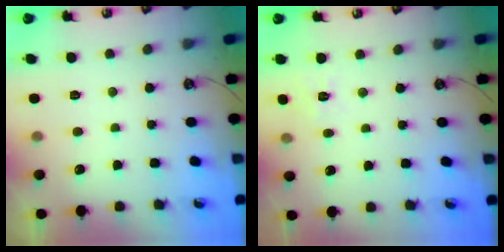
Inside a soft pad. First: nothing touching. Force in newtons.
{"total": 4.8, "press": 4.8, "slide": 0.6}